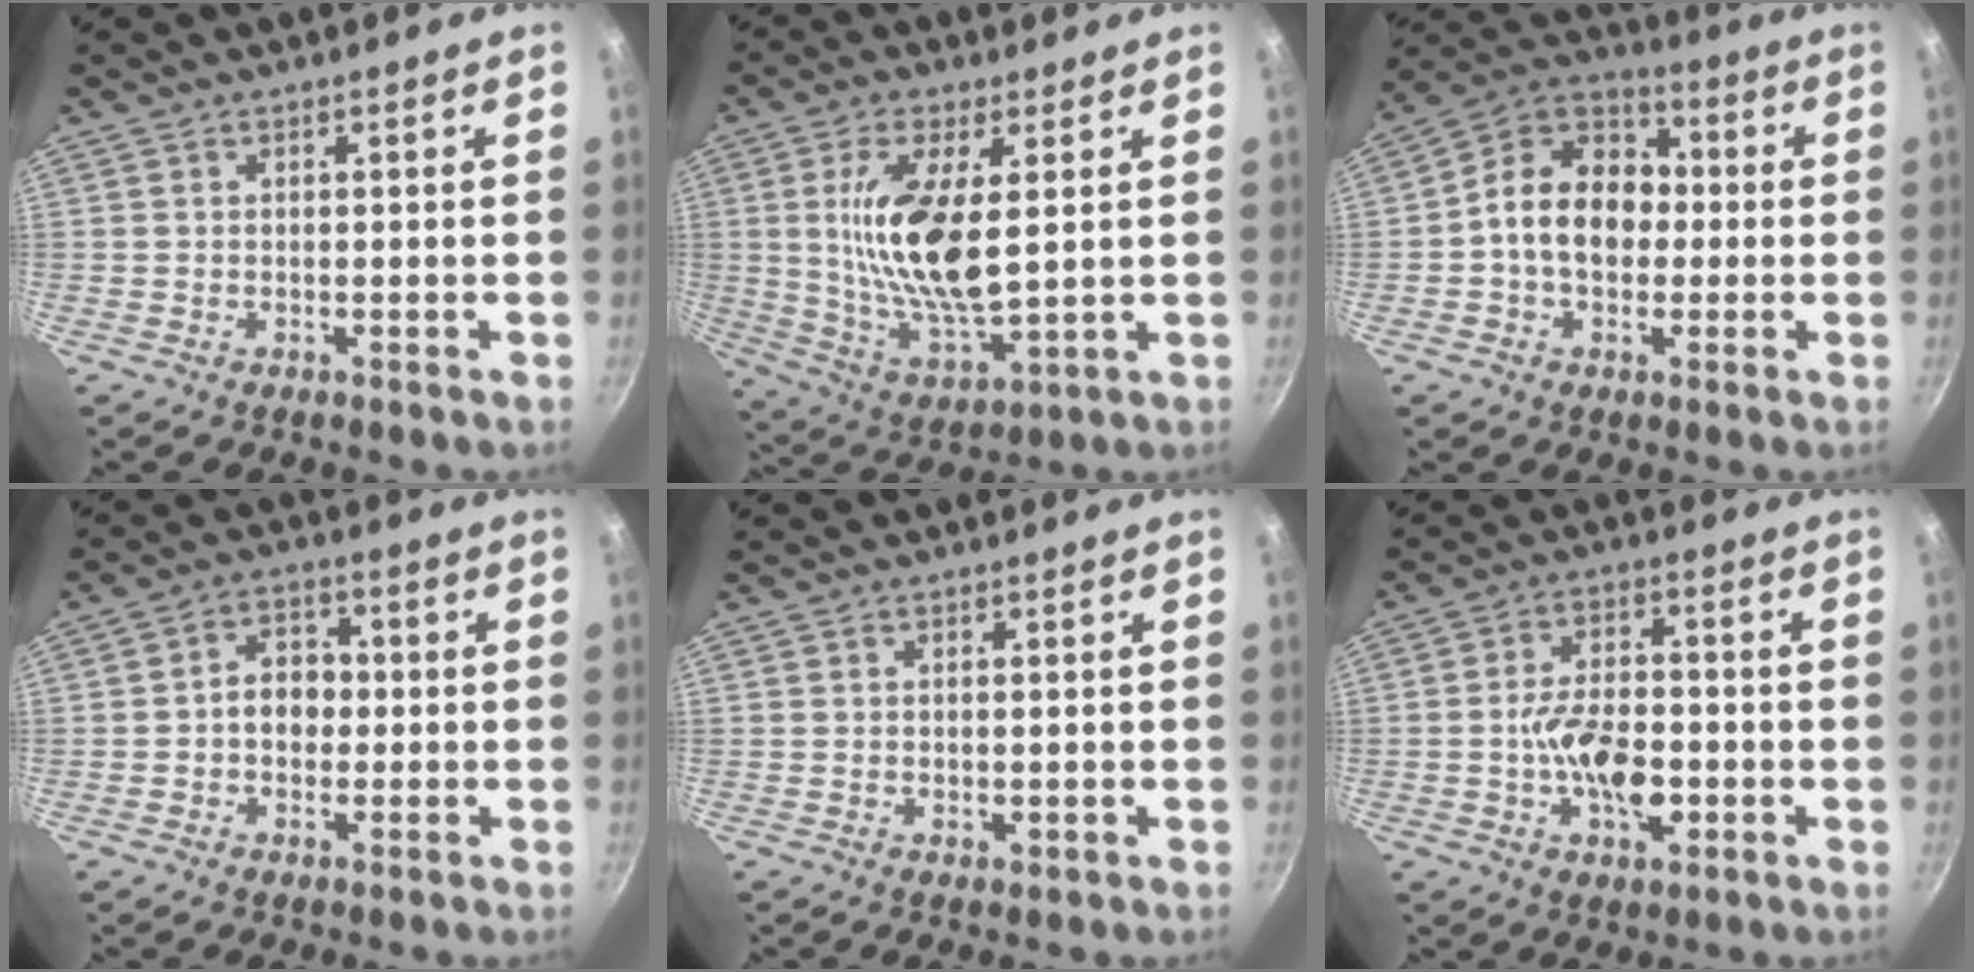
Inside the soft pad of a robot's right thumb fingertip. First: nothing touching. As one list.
[{"total": 15.7, "force": [2.7, 6.3, 14.1], "torque": [-0.267, -0.018, 0.056]}, {"total": 14.0, "force": [-0.5, 10.6, 9.1], "torque": [-0.107, 0.036, -0.031]}, {"total": 6.3, "force": [-0.5, 5.0, 3.8], "torque": [-0.024, 0.020, -0.015]}, {"total": 0.9, "force": [-0.1, 0.5, 0.8], "torque": [-0.009, -0.001, -0.002]}, {"total": 10.4, "force": [-2.4, 5.5, 8.4], "torque": [-0.132, 0.022, -0.045]}]